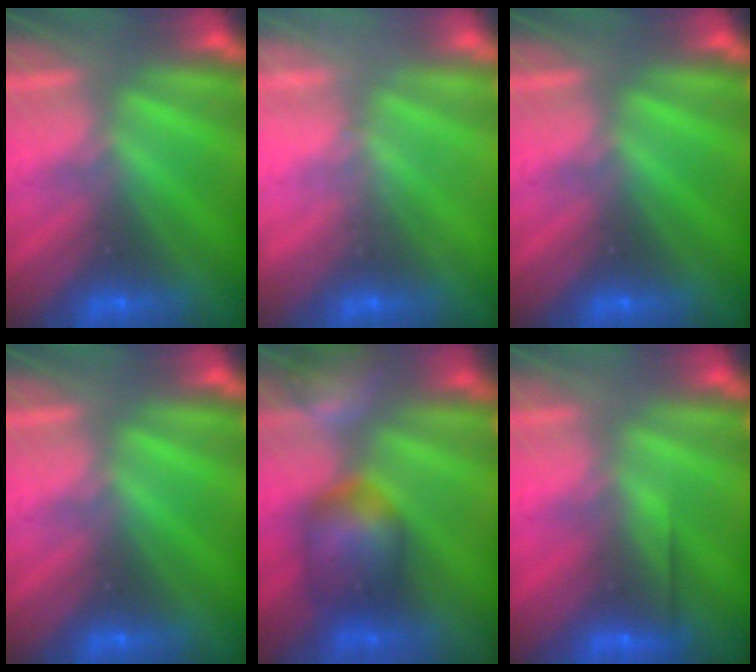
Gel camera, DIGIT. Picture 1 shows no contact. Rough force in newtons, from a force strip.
{"total": 2.0}
{"total": 0.0}
{"total": 0.0}
{"total": 7.3}
{"total": 2.6}